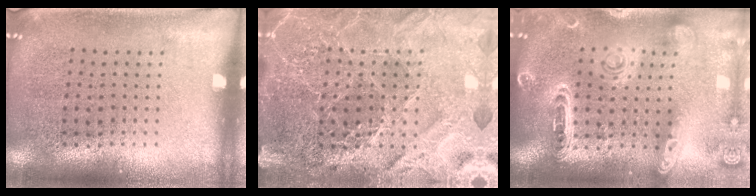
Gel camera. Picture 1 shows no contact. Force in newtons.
{"total": 4.6, "press": 4.2, "slide": 1.8}
{"total": 1.9, "press": 1.9, "slide": 0.5}